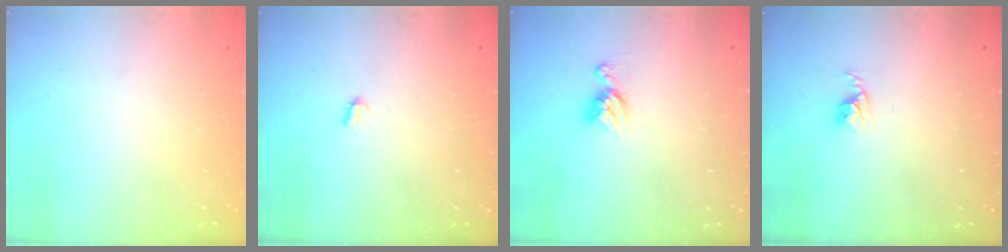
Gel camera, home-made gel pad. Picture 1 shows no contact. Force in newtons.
{"total": 1.9, "press": 1.9, "slide": 0.3}
{"total": 8.0, "press": 7.9, "slide": 0.7}
{"total": 2.5, "press": 2.5, "slide": 0.4}